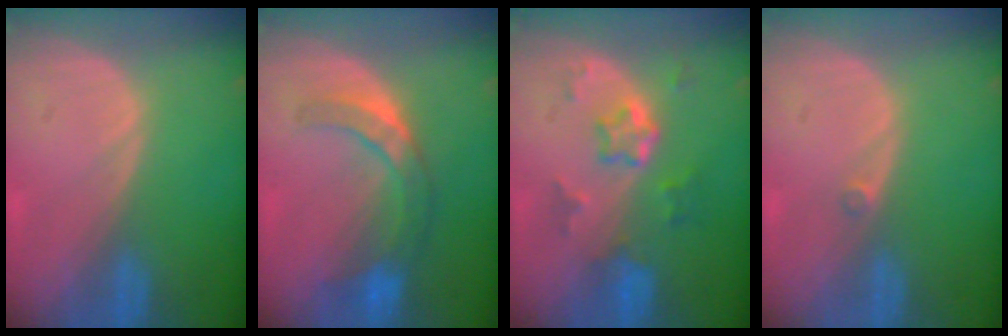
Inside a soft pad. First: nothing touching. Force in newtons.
{"total": 7.2, "press": 6.5, "slide": 3.2}
{"total": 5.8, "press": 5.2, "slide": 2.5}
{"total": 0.8, "press": 0.6, "slide": 0.4}